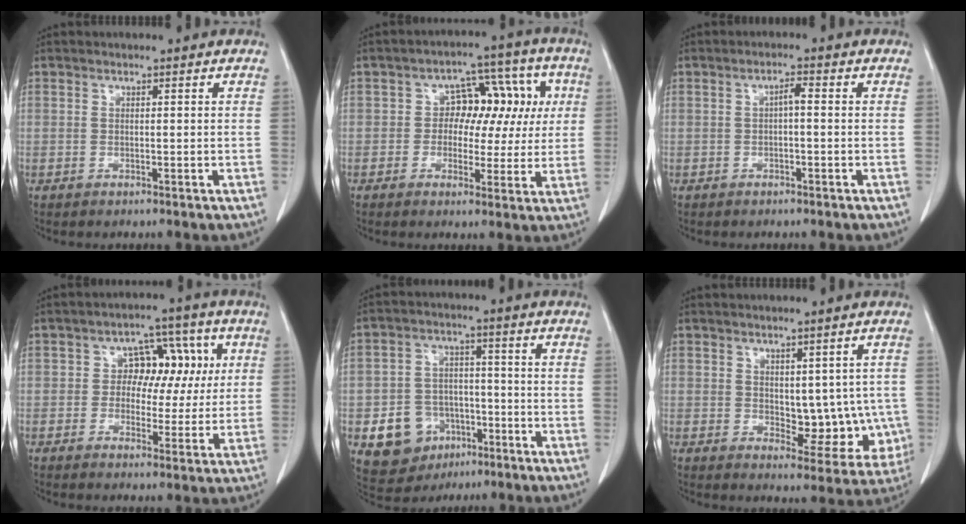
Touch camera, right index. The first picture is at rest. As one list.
[{"total": 9.5, "force": [1.0, 6.7, 6.6], "torque": [-0.062, 0.043, 0.011]}, {"total": 1.7, "force": [-0.1, 0.3, 1.7], "torque": [-0.029, 0.005, -0.002]}, {"total": 8.1, "force": [1.2, 6.0, 5.3], "torque": [-0.049, 0.029, 0.017]}, {"total": 9.7, "force": [-3.8, 8.3, 3.3], "torque": [-0.066, 0.020, -0.051]}, {"total": 8.5, "force": [-0.2, 4.8, 7.1], "torque": [-0.064, 0.002, 0.011]}]